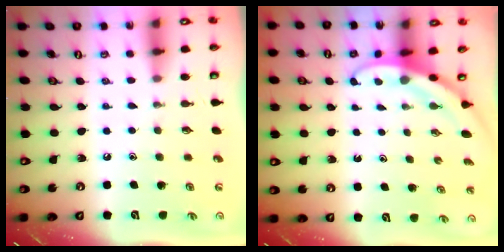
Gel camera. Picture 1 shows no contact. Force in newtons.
{"total": 2.9, "press": 2.9, "slide": 0.1}